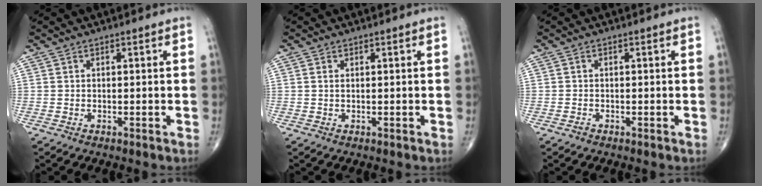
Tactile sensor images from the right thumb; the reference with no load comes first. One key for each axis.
{"total": 0.6, "fx": 0.1, "fy": 0.3, "fz": 0.5, "tx": -0.014, "ty": 0.006, "tz": 0.004}
{"total": 0.7, "fx": -0.5, "fy": 0.5, "fz": 0.2, "tx": -0.001, "ty": 0.001, "tz": -0.013}